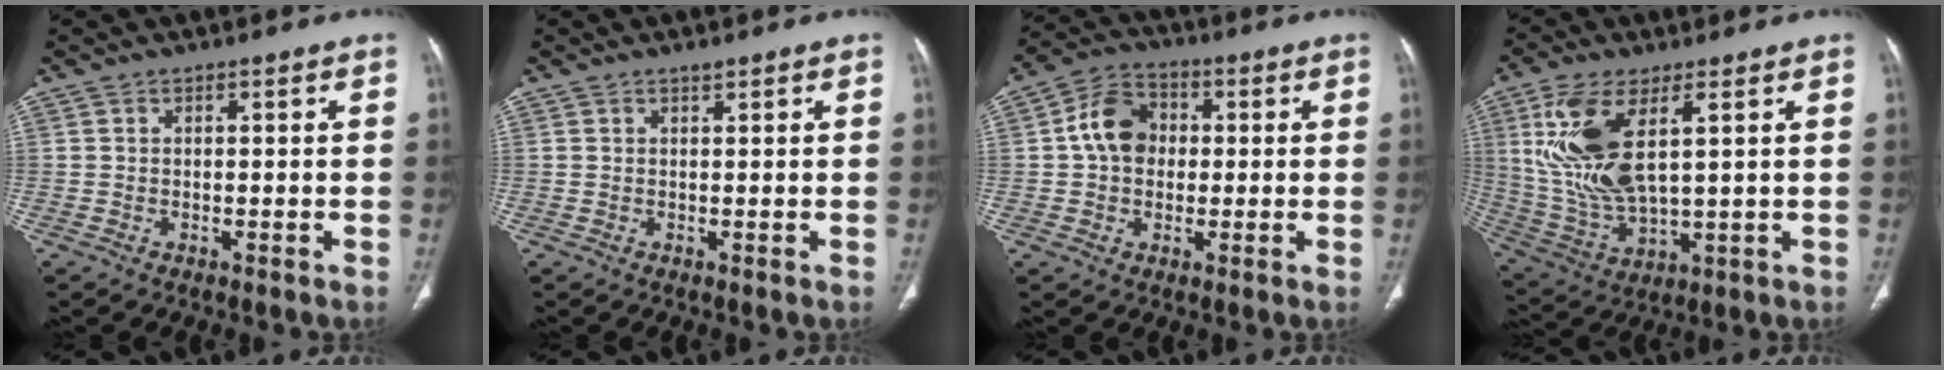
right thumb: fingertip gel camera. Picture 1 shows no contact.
{"total": 0.8, "force": [0.7, 0.2, 0.3], "torque": [-0.001, -0.004, 0.011]}
{"total": 9.0, "force": [0.8, 7.1, 5.5], "torque": [-0.079, 0.021, 0.004]}
{"total": 15.8, "force": [4.3, 6.7, 13.6], "torque": [-0.294, -0.018, 0.097]}